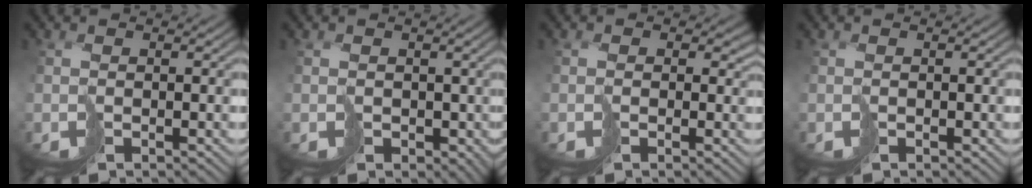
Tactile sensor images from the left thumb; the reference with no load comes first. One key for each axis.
{"total": 2.6, "fx": 0.0, "fy": 2.5, "fz": 0.8, "tx": -0.011, "ty": -0.007, "tz": 0.005}
{"total": 1.7, "fx": 0.3, "fy": 1.6, "fz": 0.5, "tx": -0.010, "ty": -0.001, "tz": 0.004}
{"total": 0.0}